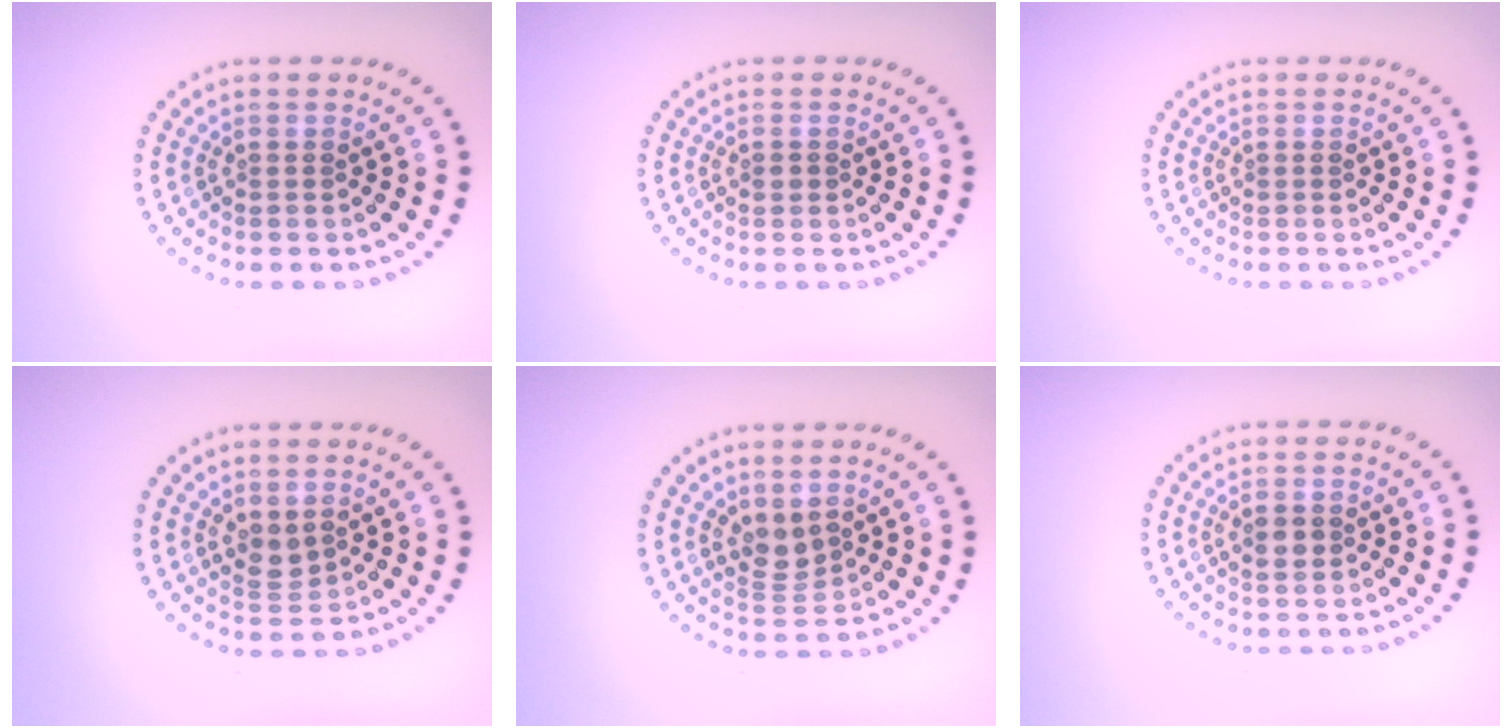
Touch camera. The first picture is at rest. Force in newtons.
{"total": 0.7, "press": 0.7, "slide": 0.0}
{"total": 0.0}
{"total": 1.7, "press": 1.4, "slide": 0.9}
{"total": 2.2, "press": 1.7, "slide": 1.4}
{"total": 1.4, "press": 1.4, "slide": 0.1}